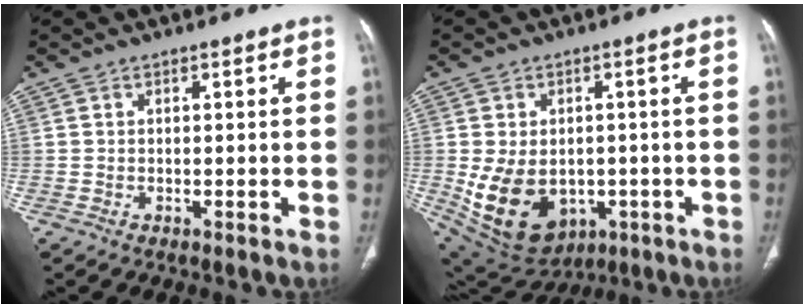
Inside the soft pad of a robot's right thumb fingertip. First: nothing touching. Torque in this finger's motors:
{"motor_torque": [-0.20, 1.13, 0.82, 0.89, 0.28]}